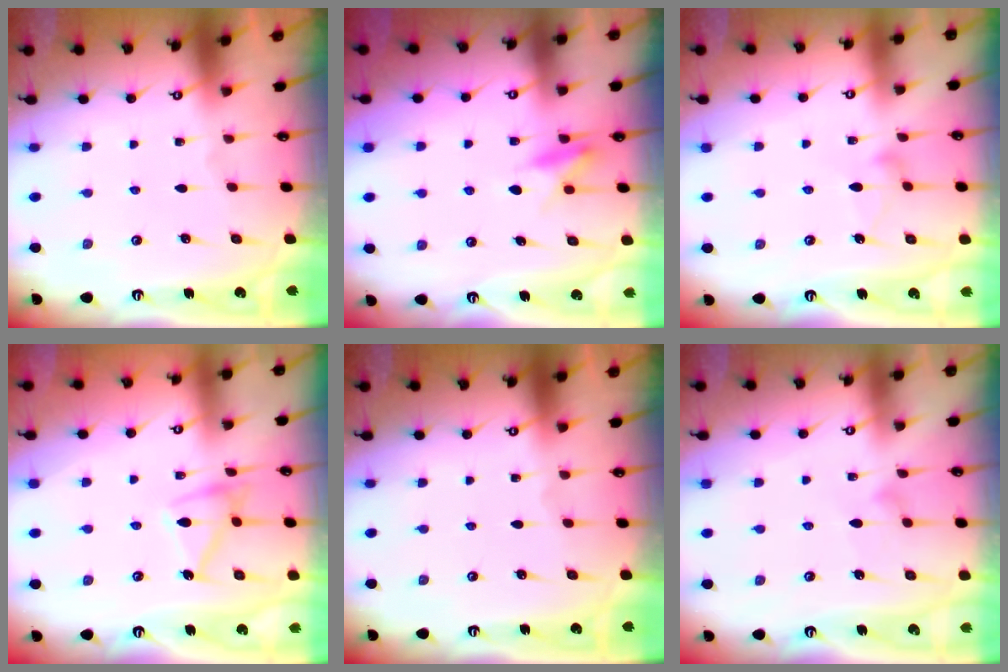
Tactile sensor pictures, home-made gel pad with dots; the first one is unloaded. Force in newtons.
{"total": 6.9, "press": 6.8, "slide": 0.9}
{"total": 8.7, "press": 8.7, "slide": 0.4}
{"total": 12.8, "press": 12.8, "slide": 0.5}
{"total": 0.0}
{"total": 5.4, "press": 5.4, "slide": 0.3}